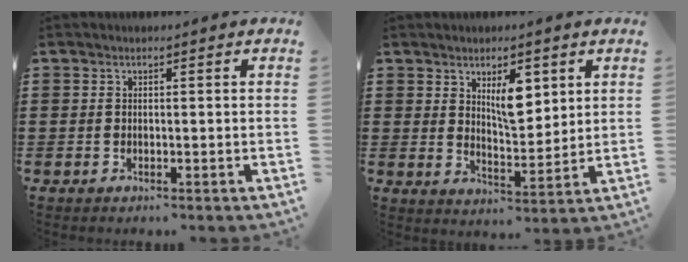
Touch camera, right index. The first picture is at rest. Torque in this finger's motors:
{"motor_torque": [0.14, 0.21, 0.26, 0.04]}